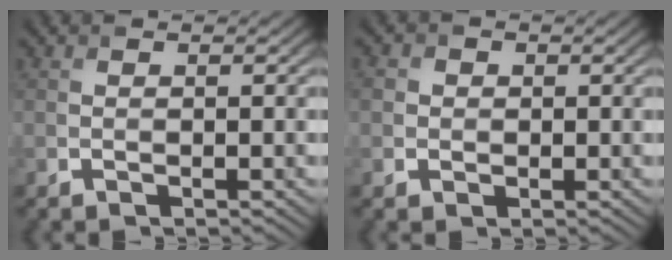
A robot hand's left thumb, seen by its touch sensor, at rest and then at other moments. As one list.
[{"total": 2.2, "force": [0.1, 2.1, 0.4], "torque": [-0.009, 0.005, -0.004]}]